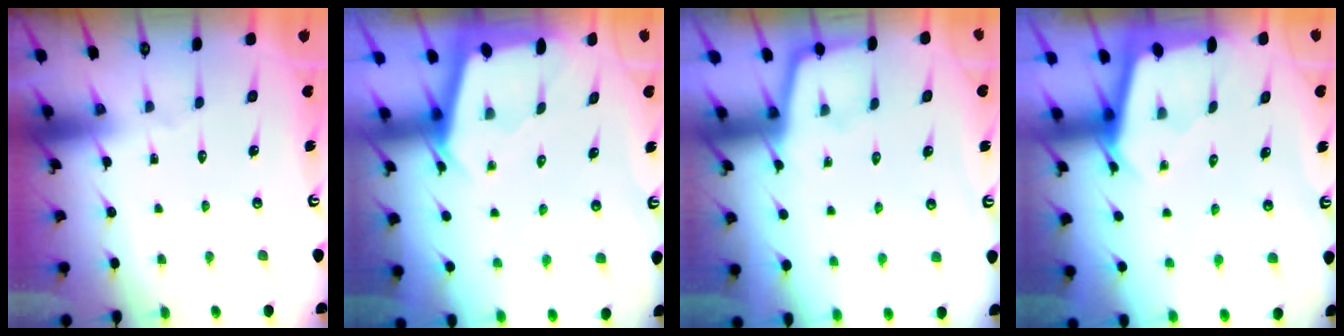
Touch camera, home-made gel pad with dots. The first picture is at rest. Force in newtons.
{"total": 2.0, "press": 2.0, "slide": 0.3}
{"total": 1.7, "press": 1.7, "slide": 0.4}
{"total": 2.5, "press": 2.5, "slide": 0.3}